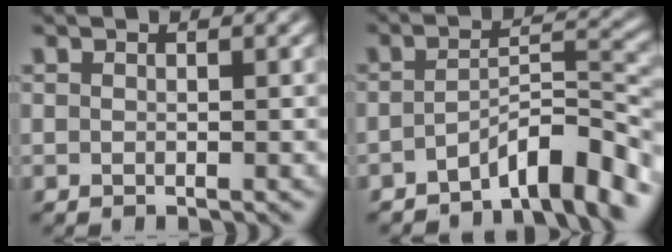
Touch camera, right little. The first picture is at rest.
{"total": 6.2, "force": [-4.2, 1.8, 4.3], "torque": [-0.049, -0.006, -0.062]}